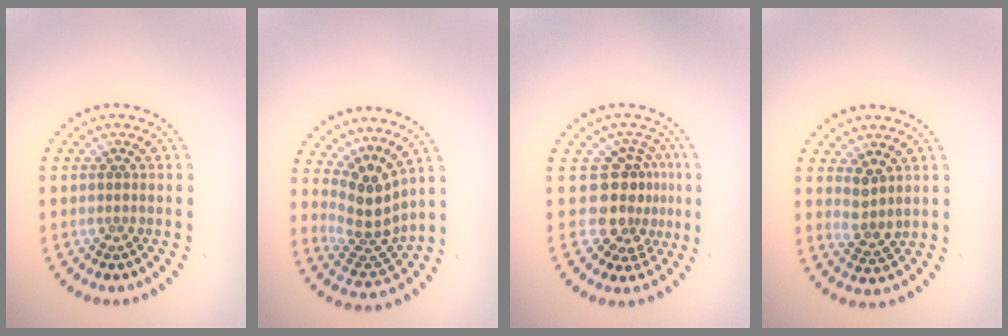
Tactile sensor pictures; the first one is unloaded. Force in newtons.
{"total": 3.8, "press": 2.7, "slide": 2.6}
{"total": 3.9, "press": 2.8, "slide": 2.6}
{"total": 2.1, "press": 1.7, "slide": 1.2}